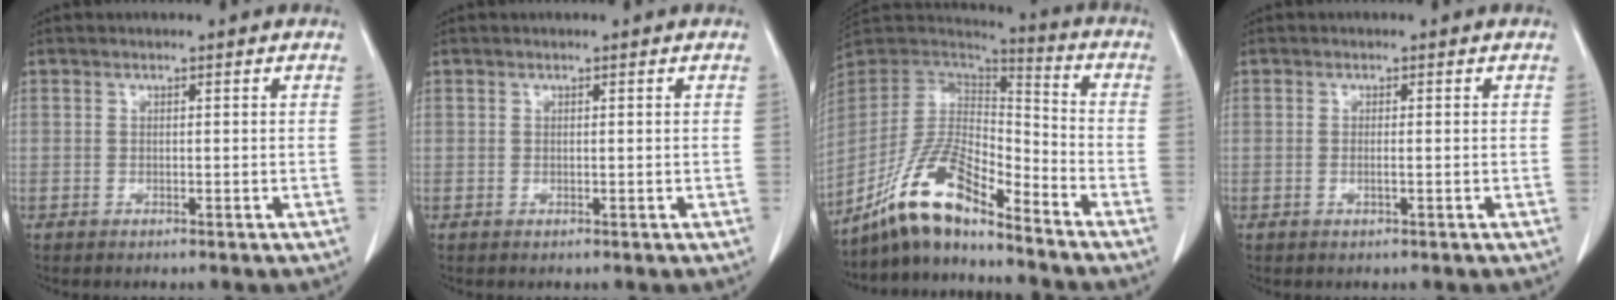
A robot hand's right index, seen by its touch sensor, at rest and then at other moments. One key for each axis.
{"total": 0.0}
{"total": 13.8, "fx": -10.9, "fy": 2.6, "fz": 8.0, "tx": -0.161, "ty": 0.010, "tz": -0.206}
{"total": 0.7, "fx": -0.2, "fy": 0.0, "fz": 0.7, "tx": -0.014, "ty": 0.000, "tz": -0.001}